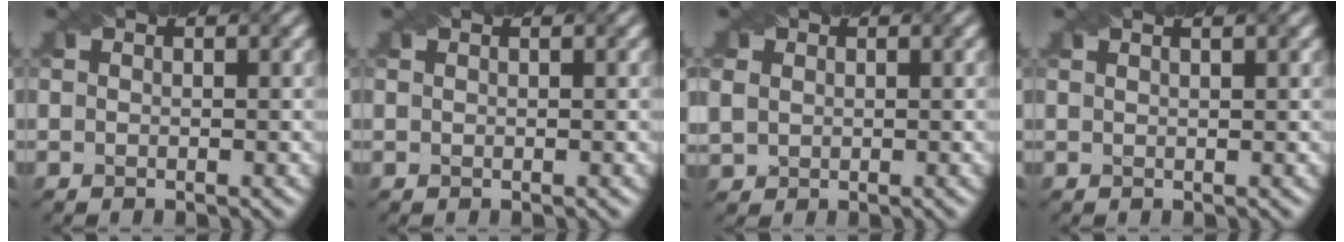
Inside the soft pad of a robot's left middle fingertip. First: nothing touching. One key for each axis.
{"total": 1.4, "fx": 0.9, "fy": 0.6, "fz": 0.8, "tx": -0.003, "ty": -0.001, "tz": -0.001}
{"total": 1.9, "fx": 0.7, "fy": 1.6, "fz": 0.7, "tx": -0.019, "ty": 0.000, "tz": 0.017}
{"total": 3.6, "fx": 2.0, "fy": 1.8, "fz": 2.4, "tx": -0.007, "ty": 0.026, "tz": -0.004}